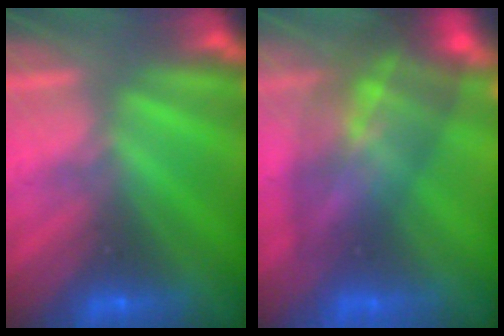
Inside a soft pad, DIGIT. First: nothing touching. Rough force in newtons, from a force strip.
{"total": 10.8}